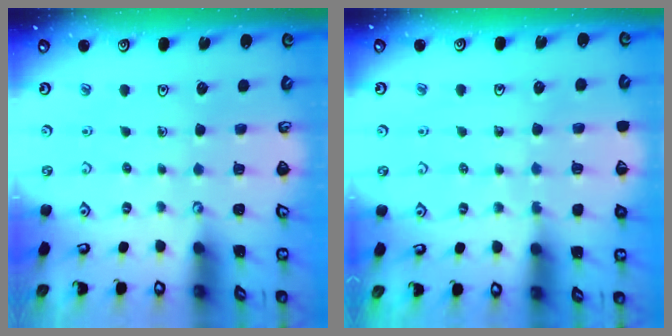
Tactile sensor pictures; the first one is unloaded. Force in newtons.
{"total": 4.2, "press": 4.0, "slide": 1.4}